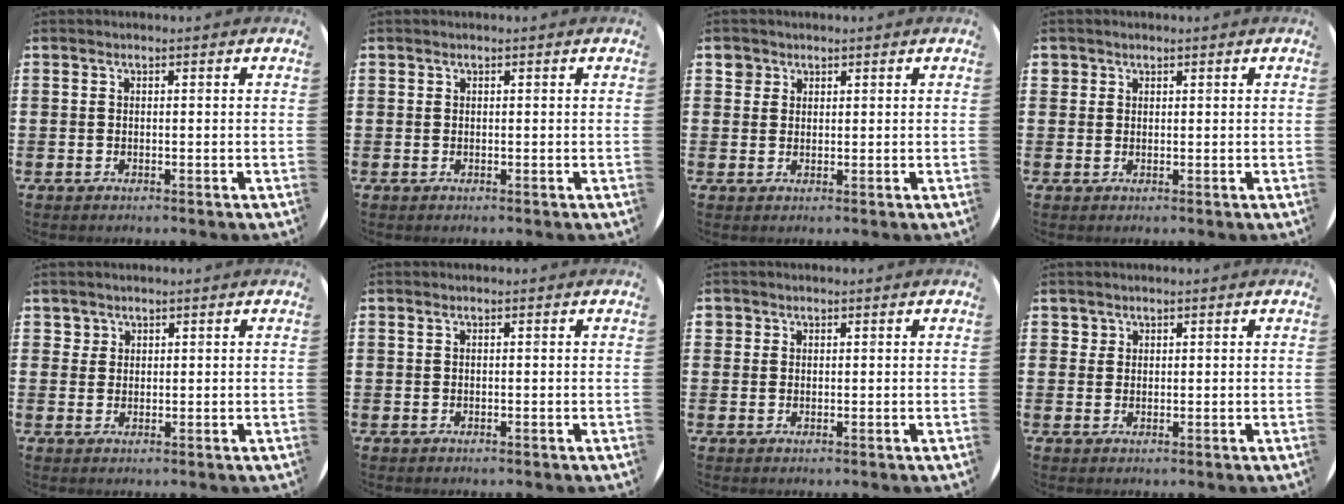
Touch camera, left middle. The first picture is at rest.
{"total": 0.0}
{"total": 1.7, "force": [1.4, 1.1, 0.0], "torque": [0.014, -0.004, 0.024]}
{"total": 1.1, "force": [0.9, 0.7, -0.1], "torque": [0.009, 0.000, 0.016]}
{"total": 1.5, "force": [1.2, 0.9, 0.0], "torque": [0.006, -0.002, 0.023]}
{"total": 0.0}
{"total": 1.0, "force": [0.8, 0.6, -0.1], "torque": [0.001, 0.004, 0.016]}
{"total": 1.1, "force": [0.9, 0.6, -0.1], "torque": [0.009, -0.001, 0.017]}